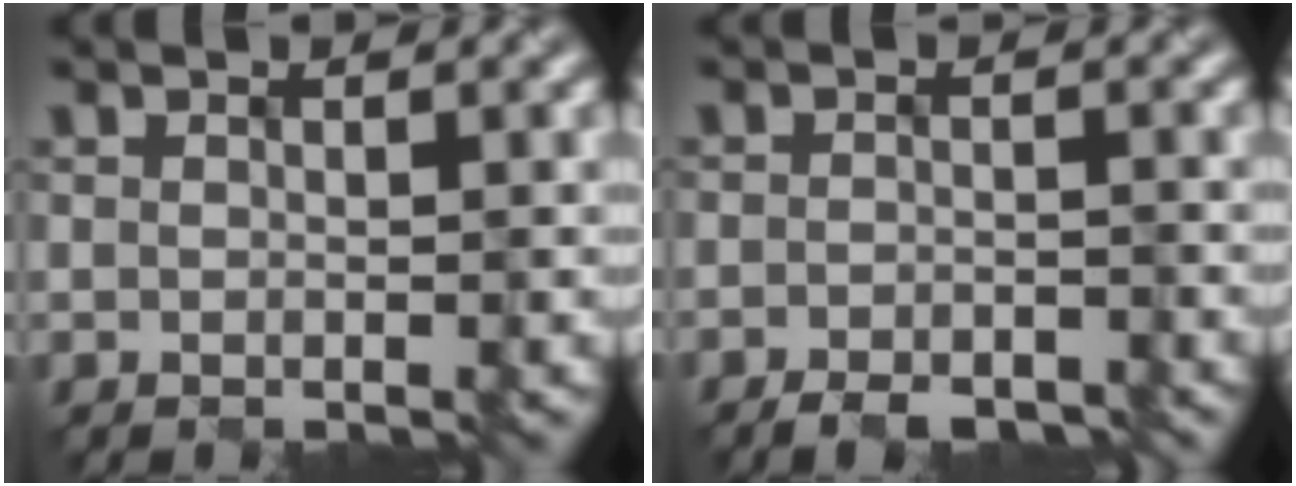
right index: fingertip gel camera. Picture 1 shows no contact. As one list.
[{"total": 2.2, "force": [-2.1, 0.4, 0.7], "torque": [-0.009, -0.001, -0.034]}]